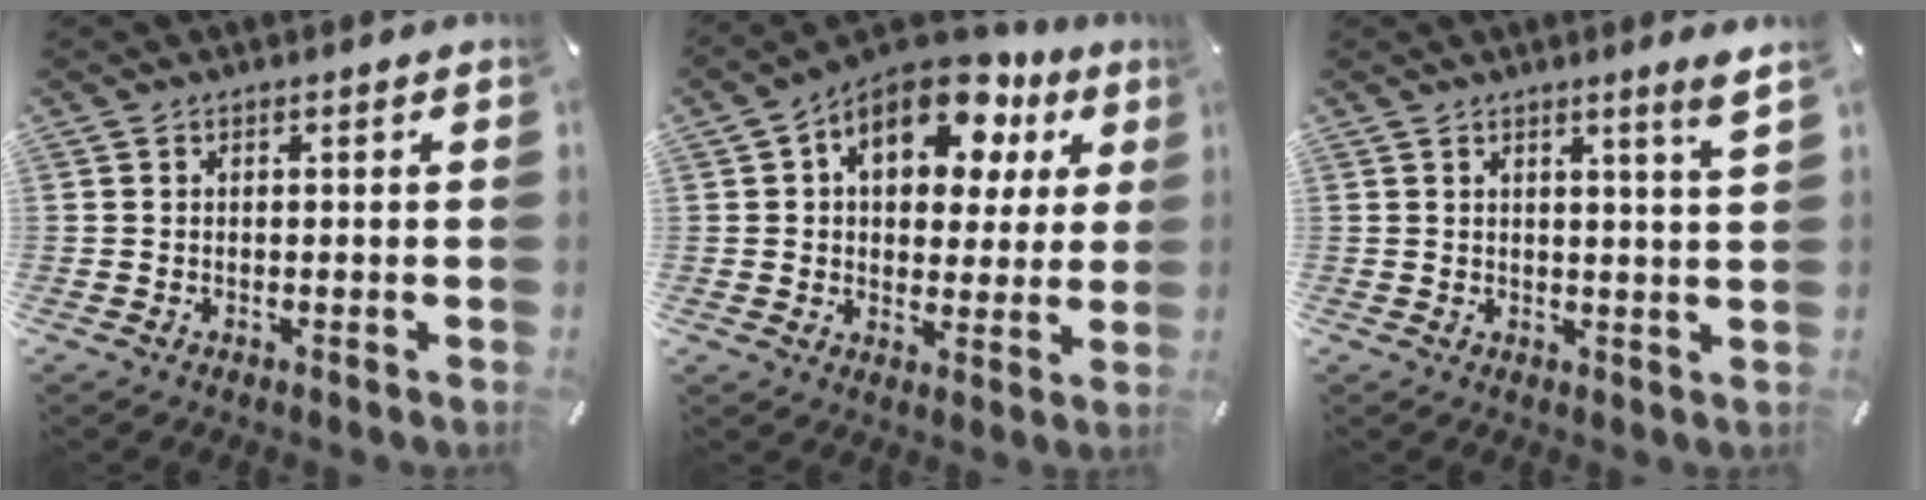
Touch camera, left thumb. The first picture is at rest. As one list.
[{"total": 15.6, "force": [7.5, 9.5, 9.7], "torque": [-0.150, -0.028, 0.130]}, {"total": 4.0, "force": [2.6, -0.5, 3.0], "torque": [-0.046, -0.019, 0.039]}]